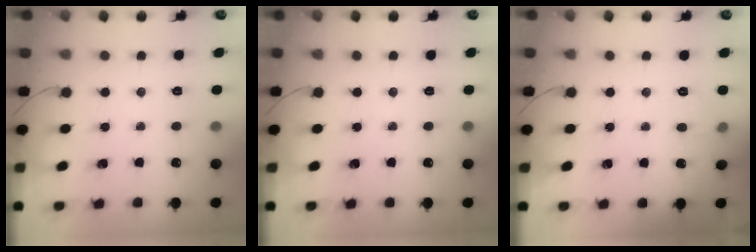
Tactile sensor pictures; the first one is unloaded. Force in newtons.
{"total": 0.0}
{"total": 3.8, "press": 3.6, "slide": 1.2}